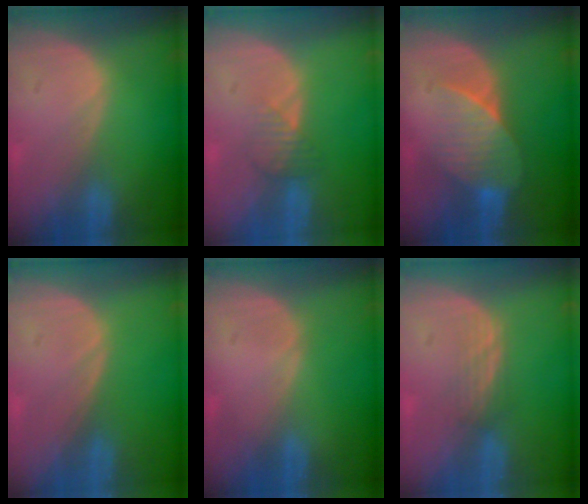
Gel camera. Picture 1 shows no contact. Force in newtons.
{"total": 2.4, "press": 2.4, "slide": 0.1}
{"total": 7.1, "press": 6.4, "slide": 3.0}
{"total": 0.0}
{"total": 0.0}
{"total": 2.2, "press": 2.1, "slide": 0.2}